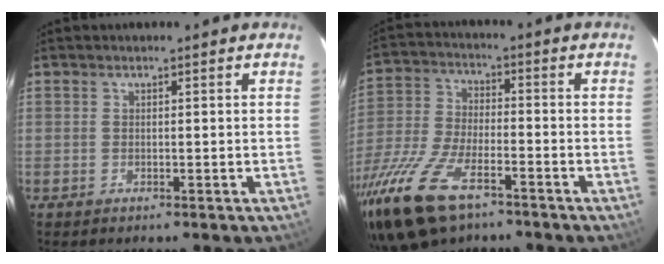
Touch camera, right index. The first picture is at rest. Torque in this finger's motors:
{"motor_torque": [1.44, -0.70, 0.98, 0.21]}